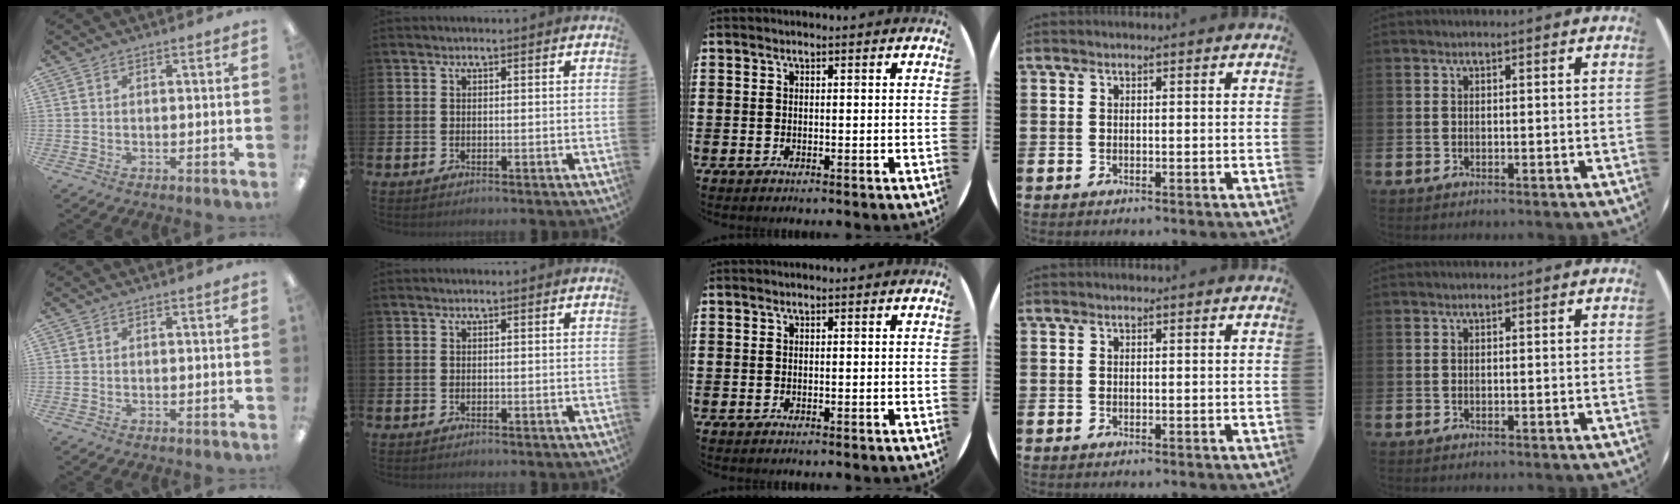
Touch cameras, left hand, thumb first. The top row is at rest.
{}